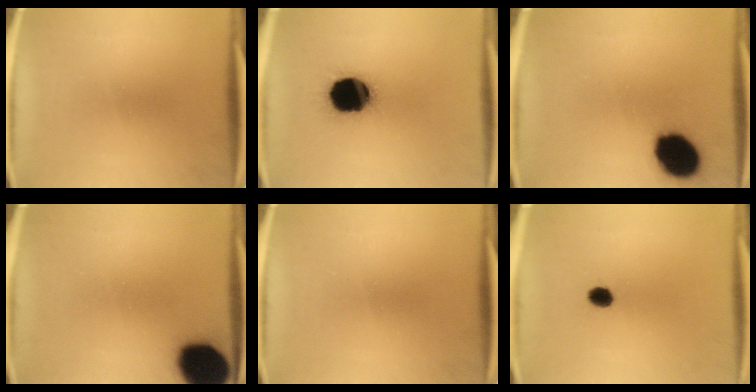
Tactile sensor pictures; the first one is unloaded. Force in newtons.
{"total": 19.0}
{"total": 14.4}
{"total": 18.7}
{"total": 0.0}
{"total": 3.1}